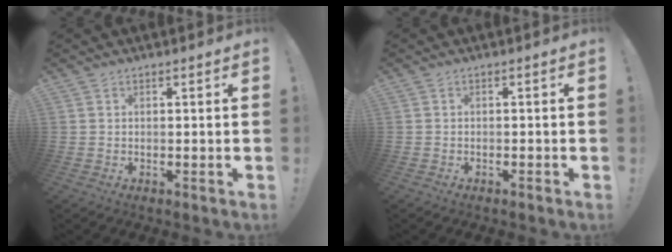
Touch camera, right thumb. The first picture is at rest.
{"total": 1.0, "force": [-1.0, 0.0, 0.0], "torque": [0.003, 0.000, -0.018]}